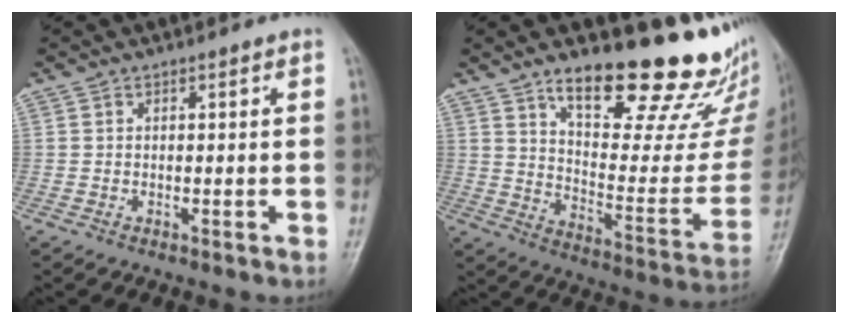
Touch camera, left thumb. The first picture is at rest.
{"total": 25.0, "force": [18.7, 8.2, 14.3], "torque": [-0.152, -0.115, 0.268]}